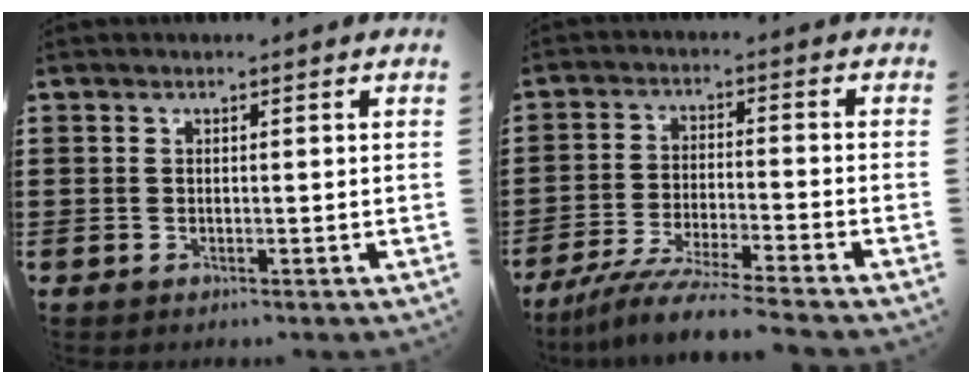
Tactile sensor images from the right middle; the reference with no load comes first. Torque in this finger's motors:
{"motor_torque": [1.12, -1.02, 0.58, 0.14]}